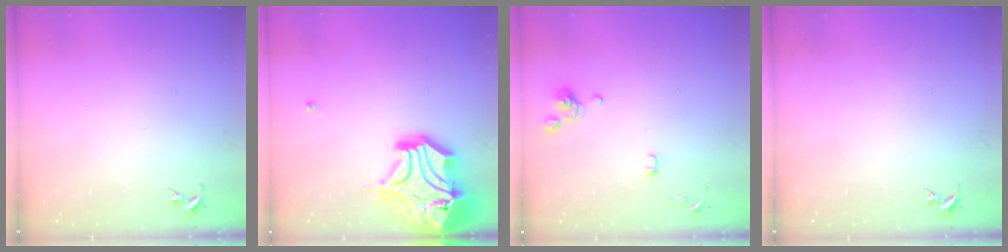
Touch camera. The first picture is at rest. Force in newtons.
{"total": 23.5, "press": 23.3, "slide": 3.4}
{"total": 4.1, "press": 4.0, "slide": 0.7}
{"total": 0.0}